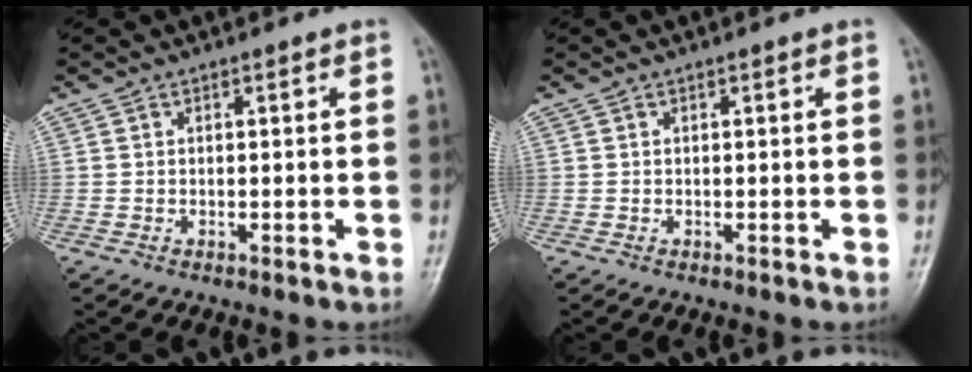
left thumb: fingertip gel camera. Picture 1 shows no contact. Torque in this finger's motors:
{"motor_torque": [0.00, 0.00, -0.01, -0.03, 0.00]}